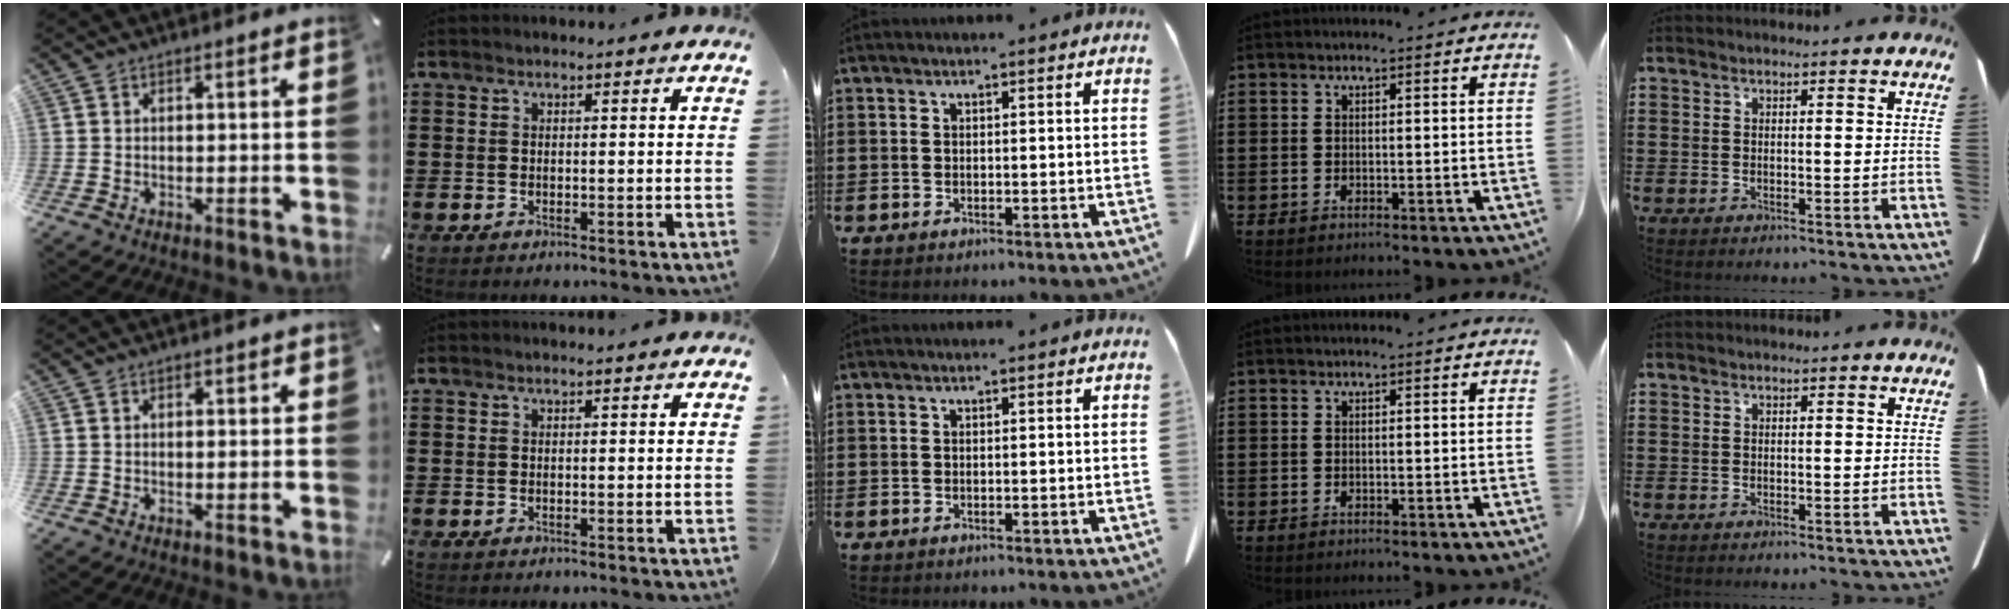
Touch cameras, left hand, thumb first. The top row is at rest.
{"thumb": {"total": 0.7, "force": [0.1, 0.4, 0.5], "torque": [-0.011, 0.003, 0.001]}}